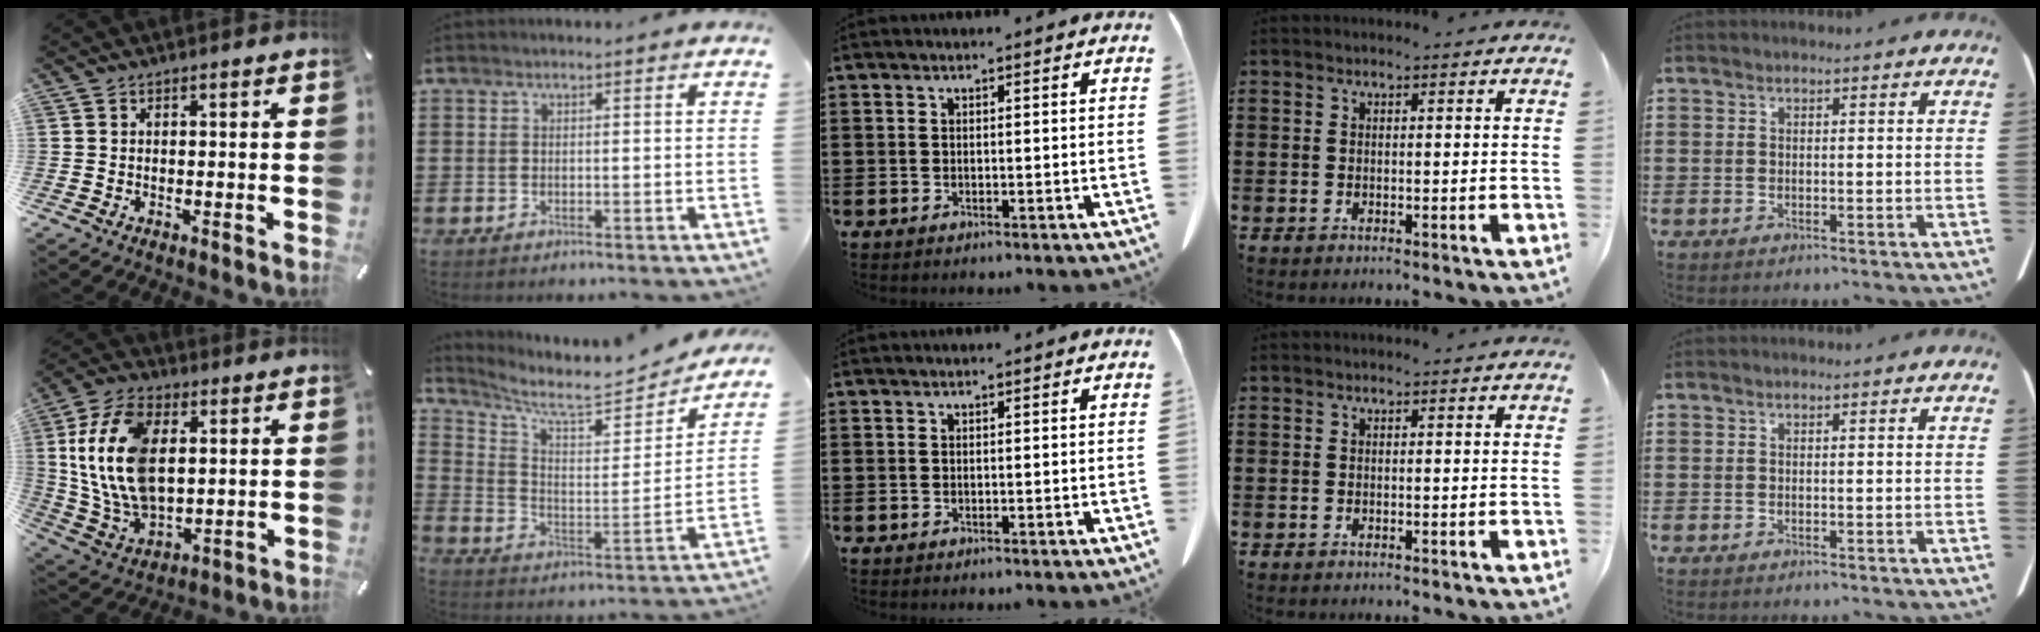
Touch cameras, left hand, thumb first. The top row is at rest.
{"thumb": {"total": 18.2, "force": [3.3, 11.6, 13.6], "torque": [-0.324, 0.000, 0.058]}, "index": {"total": 6.9, "force": [5.9, 1.1, 3.3], "torque": [-0.086, -0.049, 0.095]}}